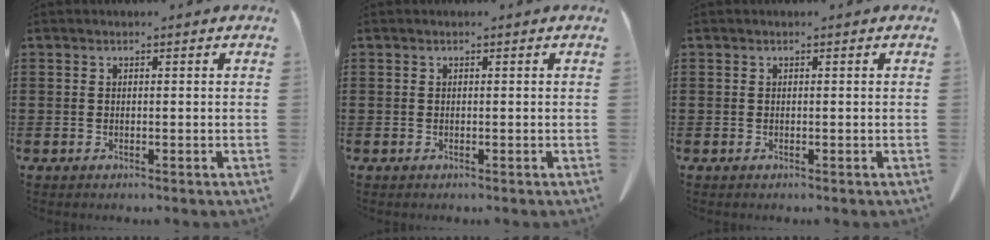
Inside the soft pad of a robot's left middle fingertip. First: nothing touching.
{"total": 0.0}
{"total": 0.0}